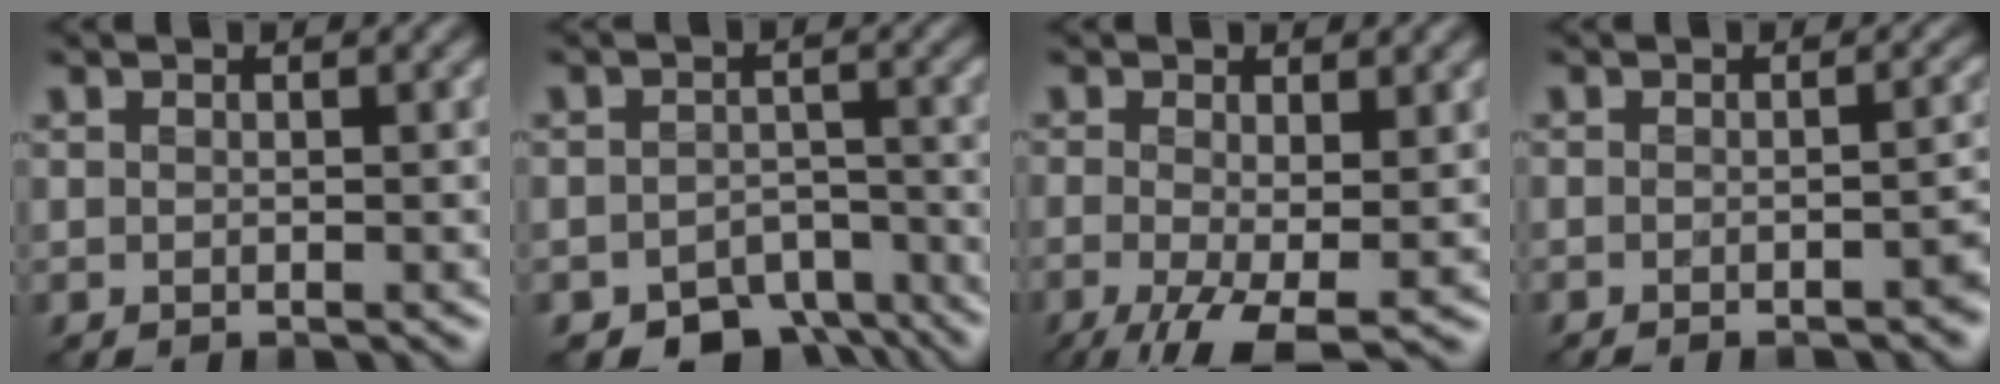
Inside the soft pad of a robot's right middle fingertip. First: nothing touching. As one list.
[{"total": 5.9, "force": [-4.5, 3.1, 2.2], "torque": [-0.021, -0.011, -0.068]}, {"total": 6.8, "force": [-2.3, 2.6, 5.9], "torque": [-0.128, -0.017, -0.035]}, {"total": 3.9, "force": [-2.3, 1.0, 3.0], "torque": [-0.026, 0.000, -0.032]}]